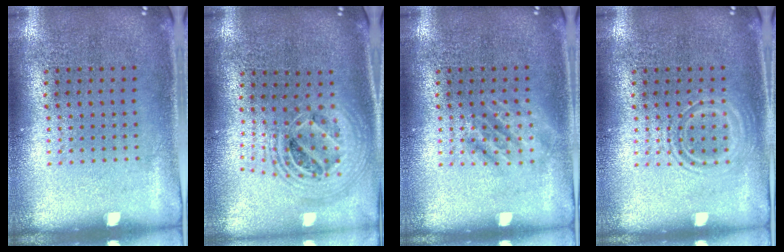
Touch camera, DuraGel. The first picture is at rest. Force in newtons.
{"total": 2.3, "press": 1.7, "slide": 1.4}
{"total": 1.8, "press": 1.8, "slide": 0.3}
{"total": 2.1, "press": 2.1, "slide": 0.3}